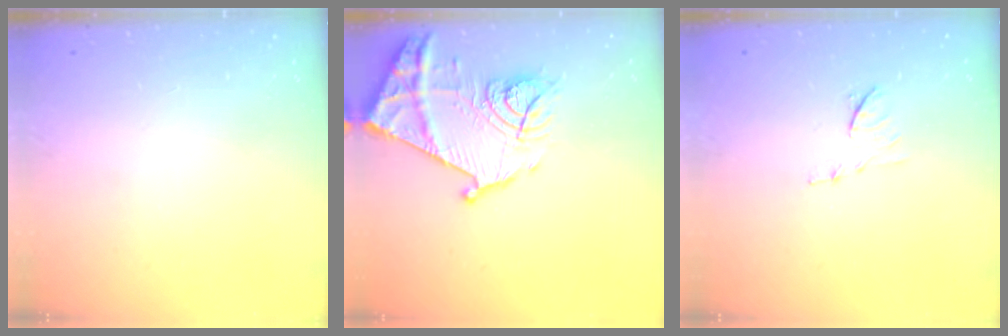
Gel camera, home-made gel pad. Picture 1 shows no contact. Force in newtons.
{"total": 18.1, "press": 18.0, "slide": 1.6}
{"total": 6.6, "press": 6.6, "slide": 0.5}